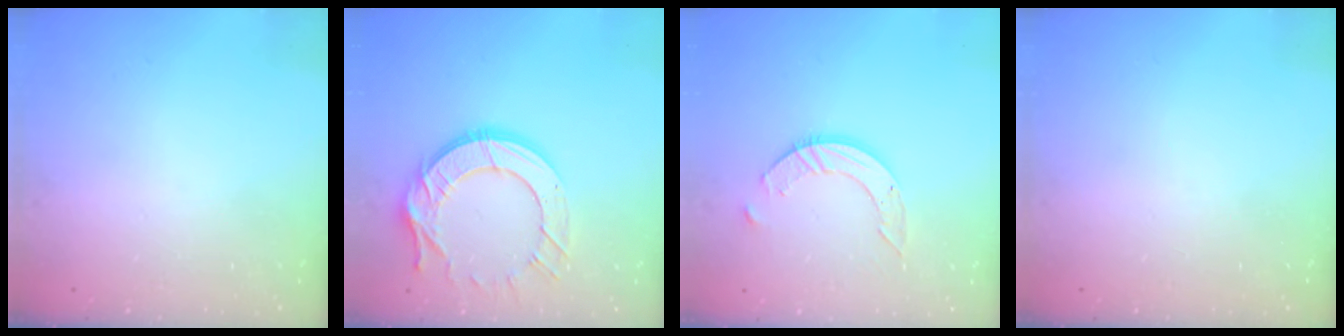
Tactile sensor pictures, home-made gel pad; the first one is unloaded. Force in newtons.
{"total": 14.7, "press": 14.6, "slide": 1.2}
{"total": 7.9, "press": 7.8, "slide": 0.7}
{"total": 0.0}